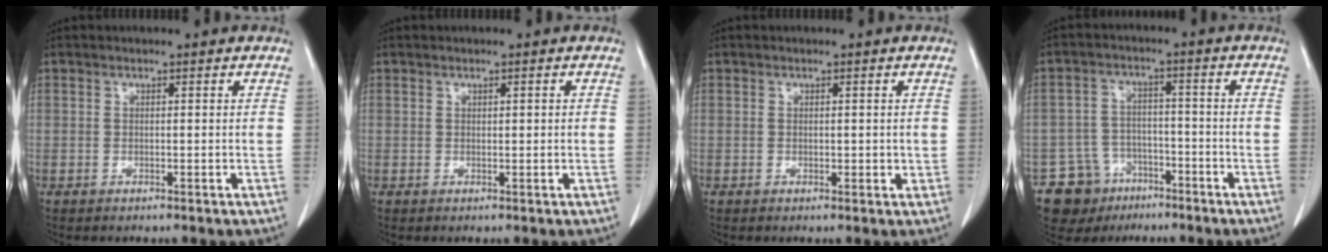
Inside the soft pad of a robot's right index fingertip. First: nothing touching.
{"total": 0.6, "force": [0.2, 0.1, 0.6], "torque": [-0.012, 0.000, 0.004]}
{"total": 1.3, "force": [0.1, 0.9, 0.9], "torque": [-0.009, 0.000, 0.003]}
{"total": 8.5, "force": [-5.4, 6.5, 0.7], "torque": [-0.015, 0.022, -0.083]}